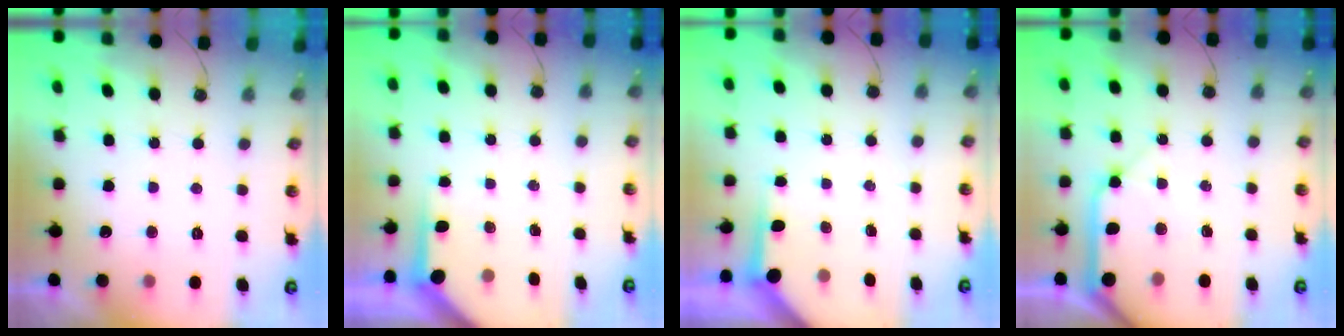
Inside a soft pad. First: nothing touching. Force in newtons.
{"total": 4.0, "press": 4.0, "slide": 0.3}
{"total": 3.9, "press": 3.9, "slide": 0.3}
{"total": 11.8, "press": 11.7, "slide": 1.6}